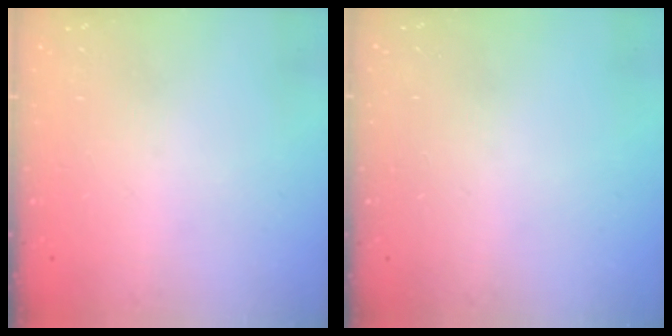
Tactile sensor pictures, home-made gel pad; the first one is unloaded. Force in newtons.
{"total": 0.0}